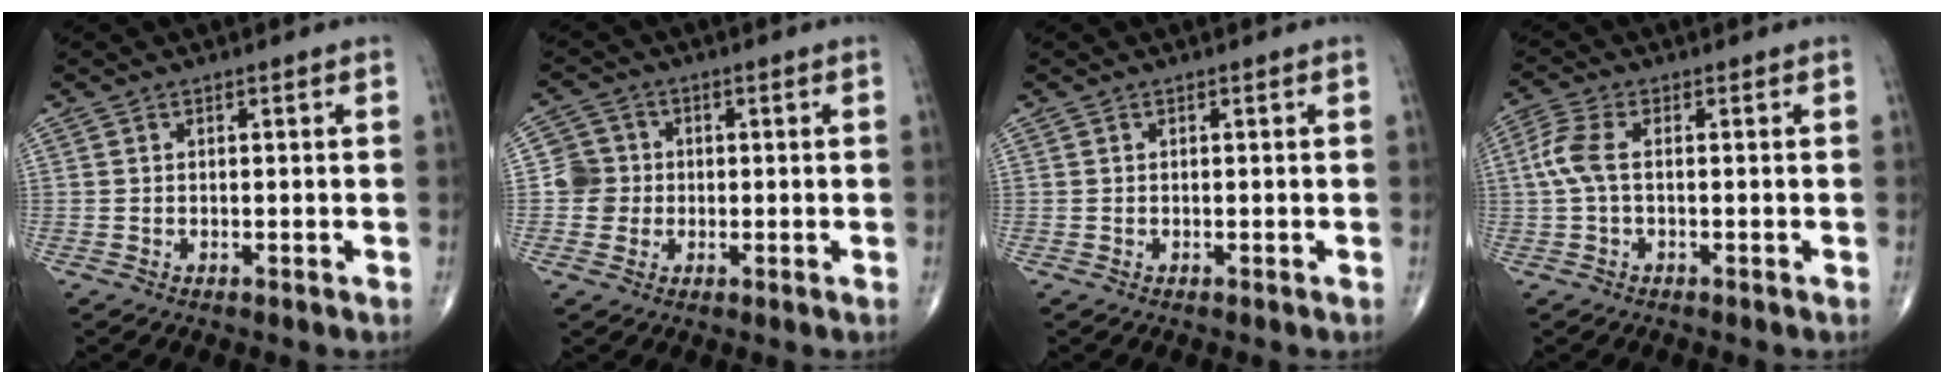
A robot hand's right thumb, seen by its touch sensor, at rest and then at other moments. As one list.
[{"total": 4.6, "force": [-0.2, 4.6, 0.6], "torque": [0.020, 0.009, -0.011]}, {"total": 0.0}, {"total": 4.9, "force": [0.1, 2.1, 4.4], "torque": [-0.125, 0.010, -0.006]}]